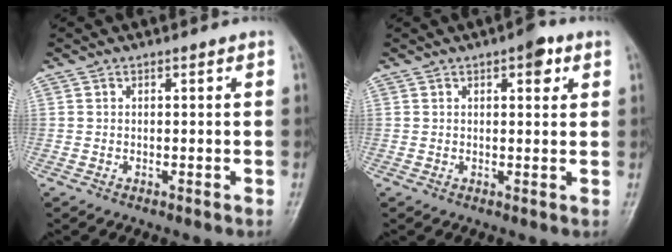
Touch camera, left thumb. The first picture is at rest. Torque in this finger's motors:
{"motor_torque": [0.53, 0.41, 0.28, -0.42, 0.01]}